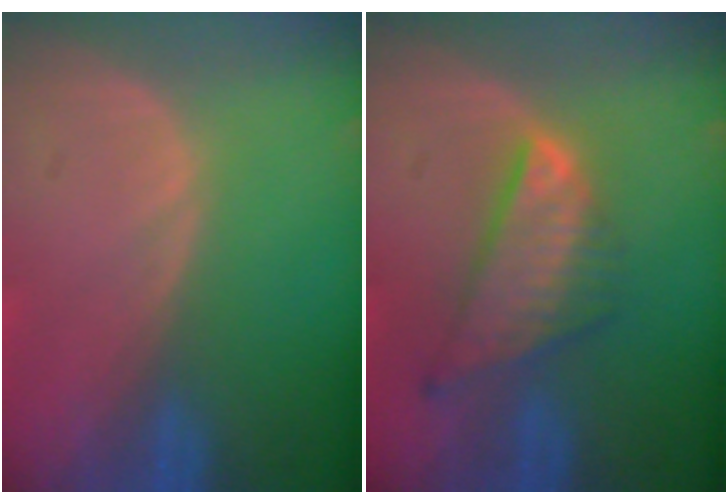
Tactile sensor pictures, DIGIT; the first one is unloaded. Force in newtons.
{"total": 8.1, "press": 6.9, "slide": 4.2}